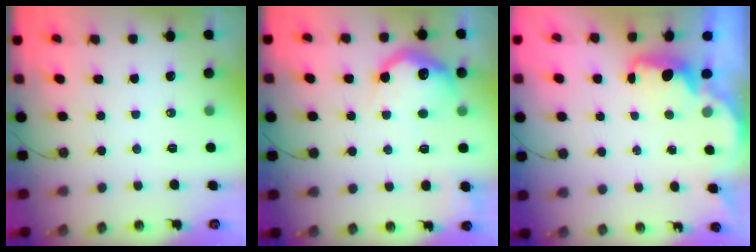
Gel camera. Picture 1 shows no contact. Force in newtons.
{"total": 13.9, "press": 13.8, "slide": 0.9}
{"total": 1.9, "press": 1.8, "slide": 0.7}